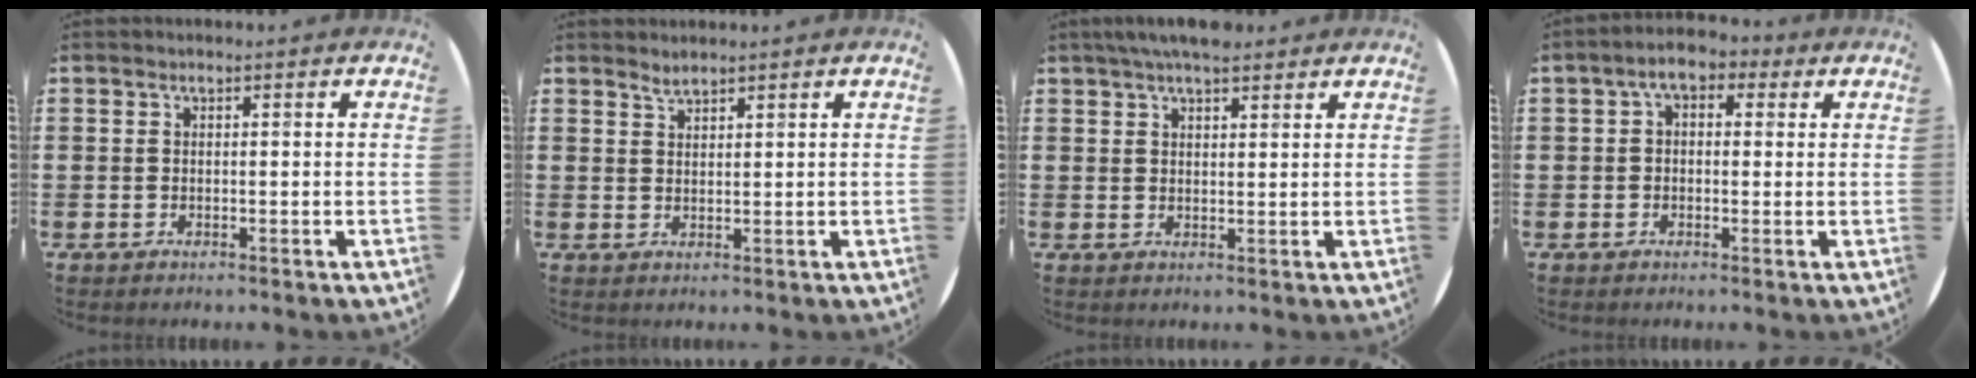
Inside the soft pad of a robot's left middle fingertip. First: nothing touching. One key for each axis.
{"total": 1.6, "fx": 1.6, "fy": 0.1, "fz": 0.0, "tx": -0.001, "ty": 0.001, "tz": 0.029}
{"total": 4.0, "fx": 3.5, "fy": 1.0, "fz": 1.7, "tx": -0.041, "ty": -0.002, "tz": 0.064}
{"total": 4.4, "fx": 2.3, "fy": 2.2, "fz": 2.9, "tx": -0.054, "ty": 0.007, "tz": 0.039}